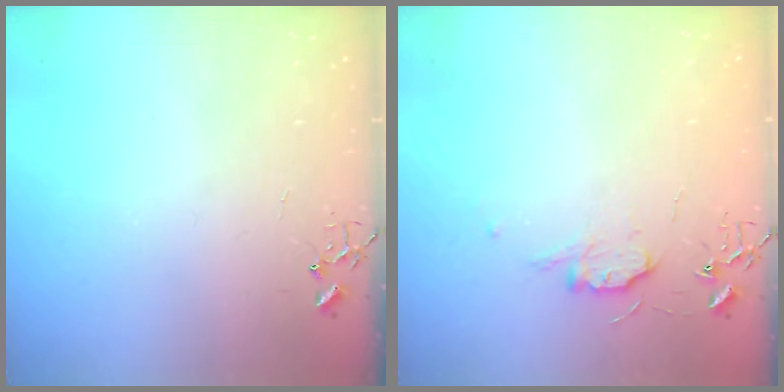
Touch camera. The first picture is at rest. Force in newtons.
{"total": 7.3, "press": 7.3, "slide": 0.7}